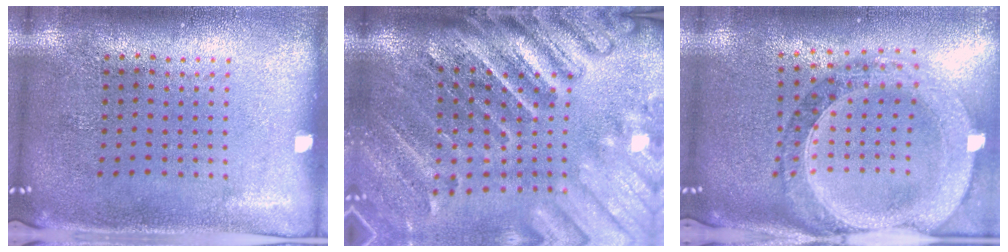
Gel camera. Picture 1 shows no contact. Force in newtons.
{"total": 4.4, "press": 3.6, "slide": 2.6}
{"total": 1.8, "press": 1.7, "slide": 0.5}